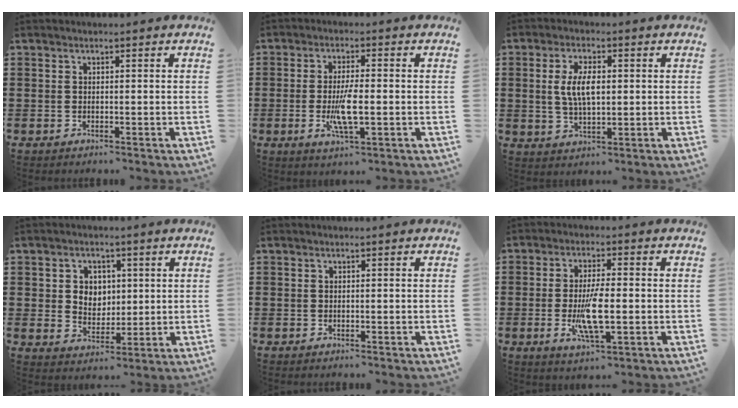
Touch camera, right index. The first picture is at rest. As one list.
[{"total": 6.2, "force": [-1.1, 1.6, 5.9], "torque": [-0.120, -0.007, -0.024]}, {"total": 5.9, "force": [0.5, 2.5, 5.3], "torque": [-0.113, 0.007, 0.004]}, {"total": 4.3, "force": [1.1, 4.0, 1.2], "torque": [-0.035, 0.011, 0.014]}, {"total": 0.0}, {"total": 7.9, "force": [-1.3, 2.2, 7.4], "torque": [-0.152, -0.013, -0.025]}]